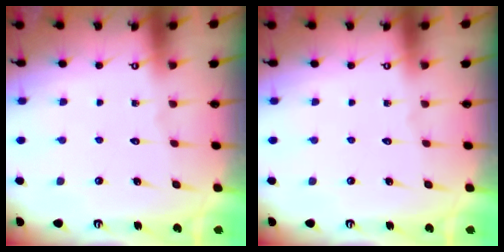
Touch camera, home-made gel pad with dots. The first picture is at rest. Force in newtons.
{"total": 0.0}